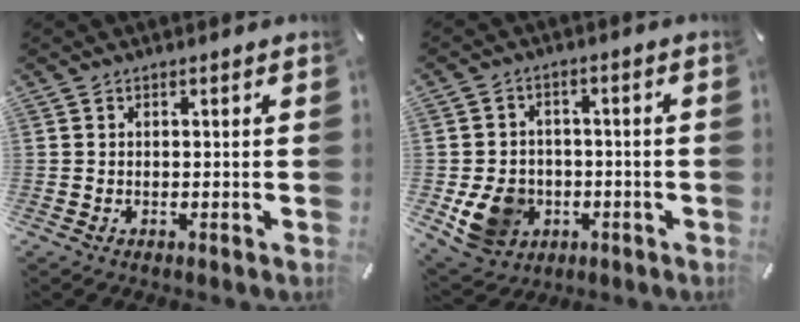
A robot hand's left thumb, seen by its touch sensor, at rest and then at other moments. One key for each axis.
{"total": 10.5, "fx": -2.5, "fy": 9.2, "fz": 4.5, "tx": -0.102, "ty": 0.018, "tz": -0.039}